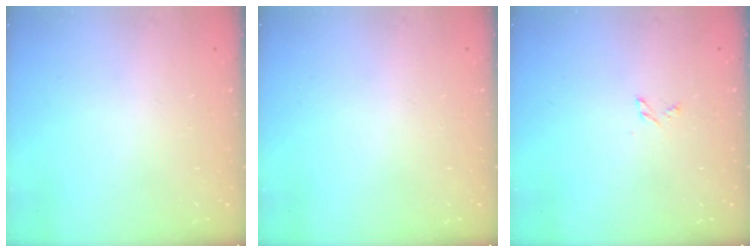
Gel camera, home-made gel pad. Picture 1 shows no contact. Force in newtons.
{"total": 0.0}
{"total": 2.4, "press": 2.4, "slide": 0.2}